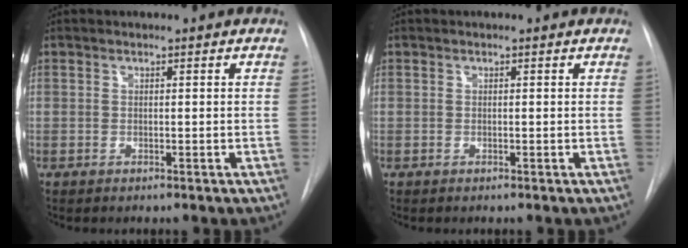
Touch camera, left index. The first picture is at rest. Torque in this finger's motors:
{"motor_torque": [0.00, 0.00, 0.00, 0.00]}